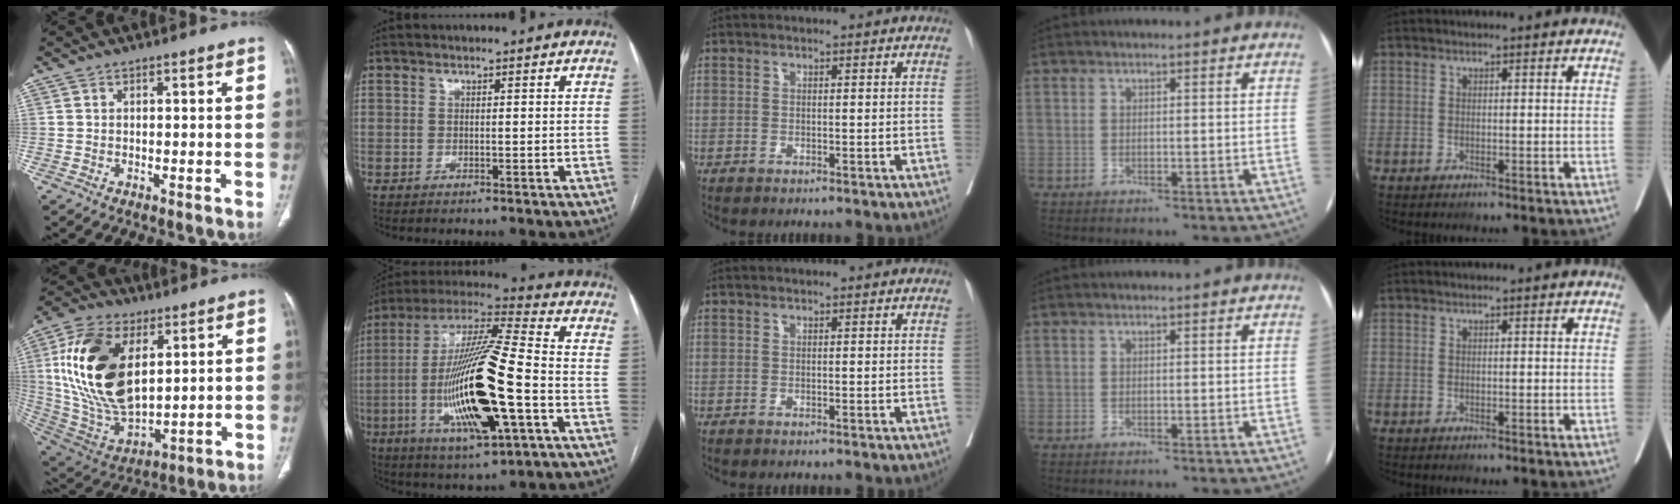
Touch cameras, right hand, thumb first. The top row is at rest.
{"thumb": {"total": 23.2, "force": [6.1, 12.9, 18.3], "torque": [-0.343, -0.027, 0.120]}, "index": {"total": 21.9, "force": [-5.2, 3.0, 21.1], "torque": [-0.436, -0.019, -0.091]}}